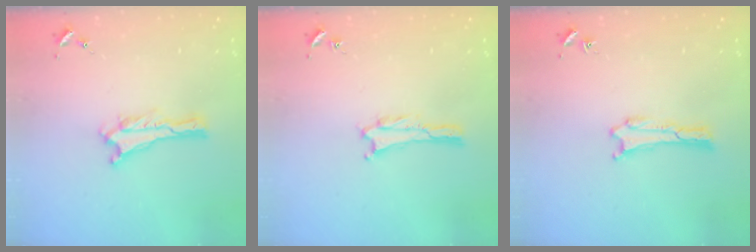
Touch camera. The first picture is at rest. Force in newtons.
{"total": 0.0}
{"total": 0.0}